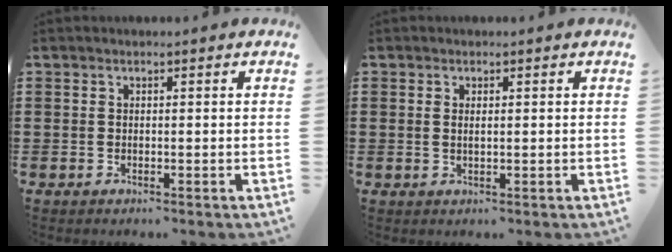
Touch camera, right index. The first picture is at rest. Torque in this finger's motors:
{"motor_torque": [-0.33, 0.13, -0.06, -0.01]}